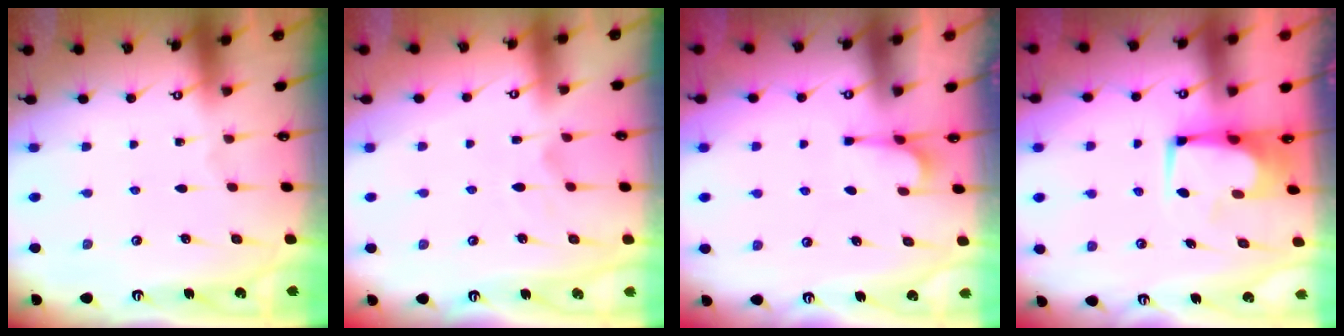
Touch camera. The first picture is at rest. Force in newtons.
{"total": 1.3, "press": 0.6, "slide": 1.2}
{"total": 2.8, "press": 2.7, "slide": 0.8}
{"total": 1.6, "press": 1.5, "slide": 0.2}